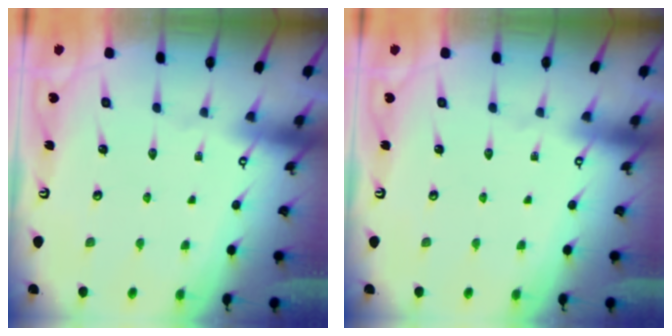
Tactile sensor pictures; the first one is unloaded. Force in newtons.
{"total": 0.0}